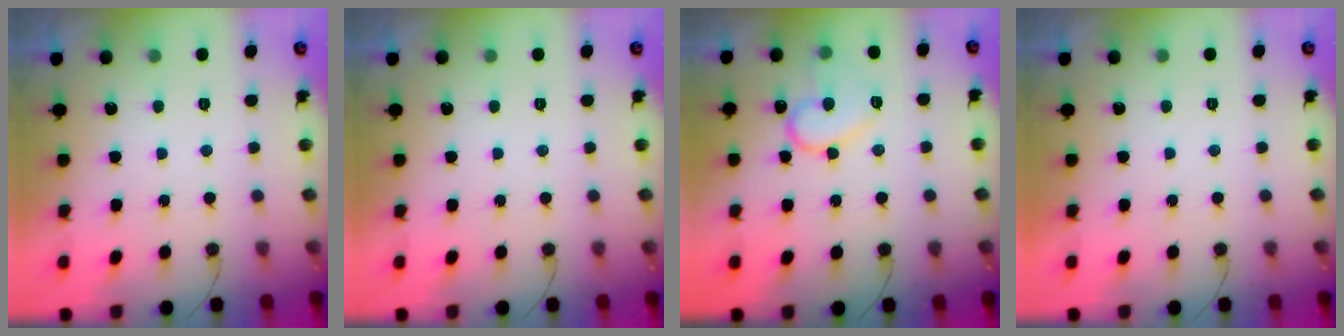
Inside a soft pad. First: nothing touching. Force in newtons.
{"total": 0.0}
{"total": 12.6, "press": 12.6, "slide": 0.9}
{"total": 1.8, "press": 1.8, "slide": 0.1}